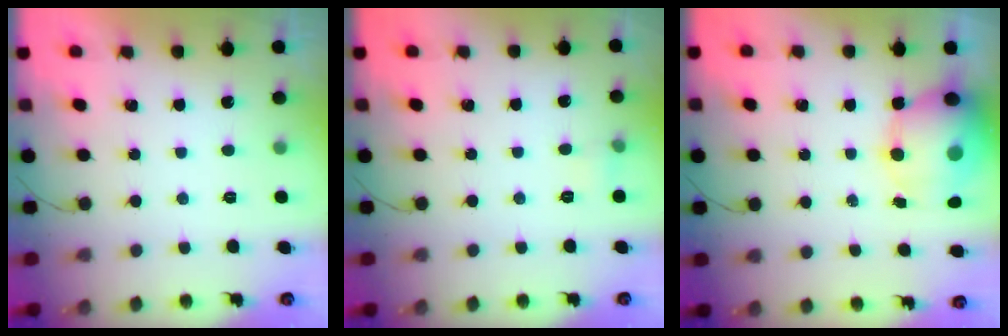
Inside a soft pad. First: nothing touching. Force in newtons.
{"total": 3.7, "press": 3.4, "slide": 1.3}
{"total": 12.9, "press": 12.5, "slide": 3.4}